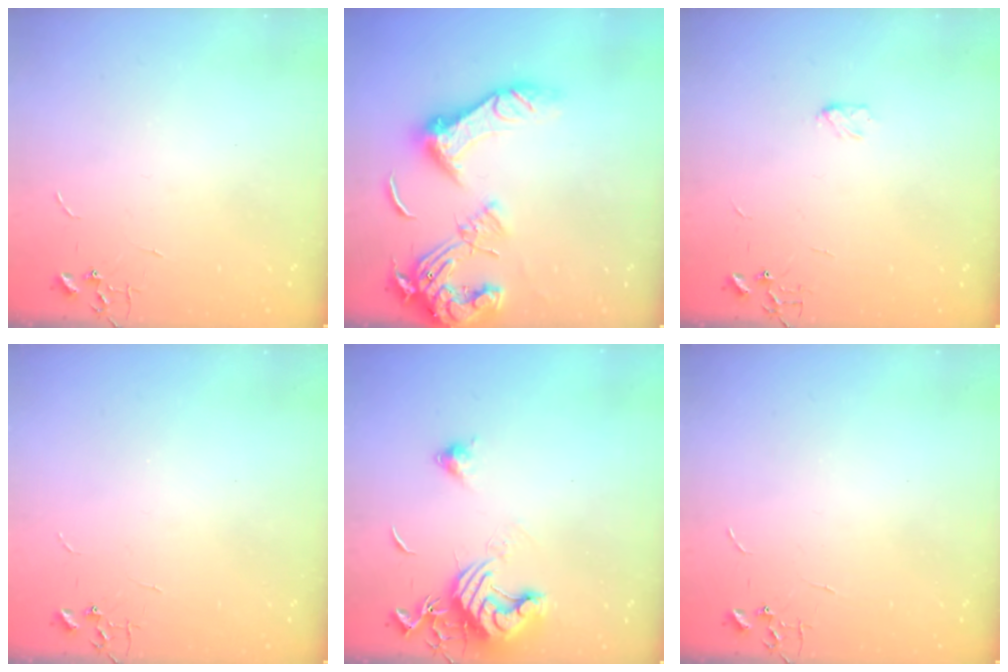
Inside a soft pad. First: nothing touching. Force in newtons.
{"total": 19.6, "press": 19.6, "slide": 1.8}
{"total": 3.3, "press": 3.3, "slide": 0.6}
{"total": 0.0}
{"total": 12.6, "press": 12.5, "slide": 1.6}
{"total": 0.0}